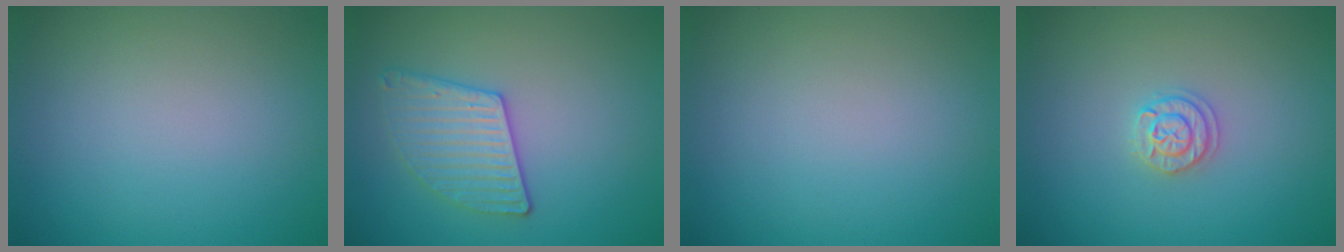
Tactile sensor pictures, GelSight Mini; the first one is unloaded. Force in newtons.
{"total": 3.0, "press": 2.9, "slide": 0.4}
{"total": 0.0}
{"total": 1.8, "press": 1.8, "slide": 0.3}